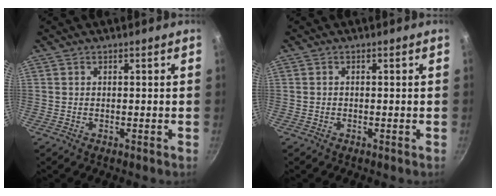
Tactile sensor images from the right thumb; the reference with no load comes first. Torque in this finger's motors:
{"motor_torque": [-0.58, -0.11, -0.52, 0.19, 0.02]}